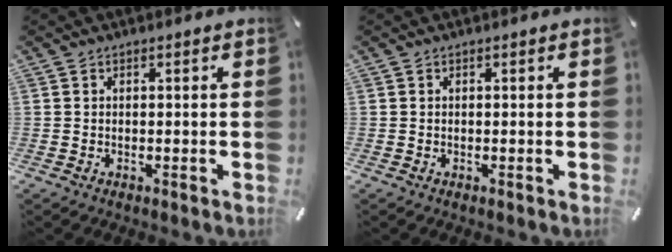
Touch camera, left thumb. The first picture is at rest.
{"total": 0.0}